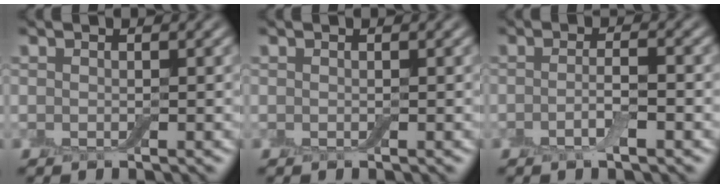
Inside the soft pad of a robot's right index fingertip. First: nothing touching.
{"total": 0.0}
{"total": 2.2, "force": [-0.8, 0.4, 2.0], "torque": [-0.038, 0.001, -0.019]}